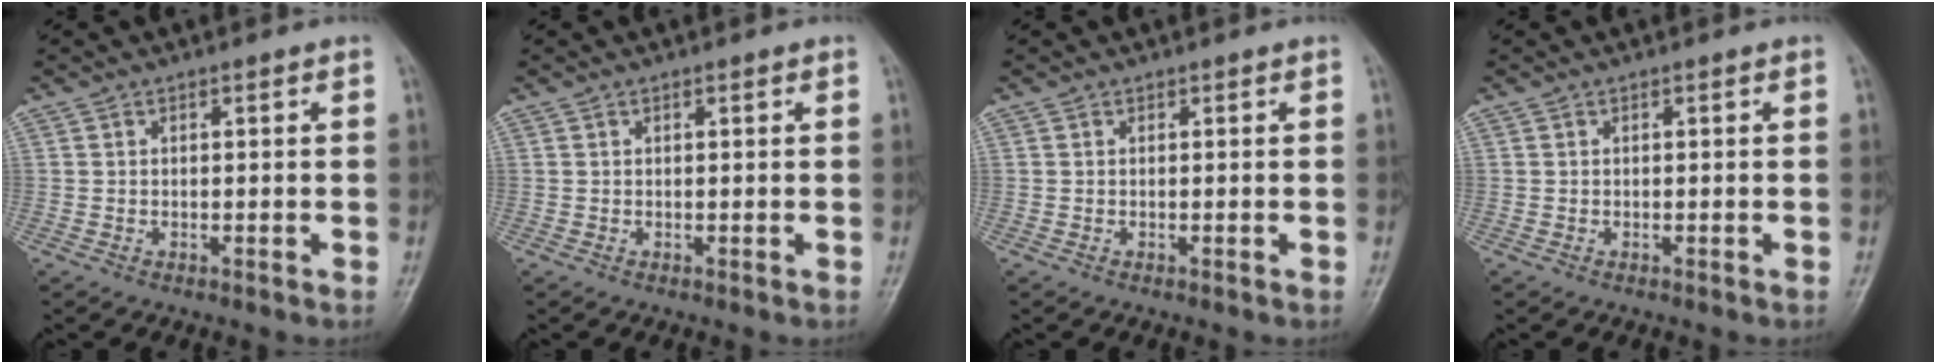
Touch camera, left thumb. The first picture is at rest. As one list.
[{"total": 0.6, "force": [0.2, 0.1, 0.5], "torque": [-0.010, 0.002, 0.003]}, {"total": 0.0}, {"total": 0.0}]